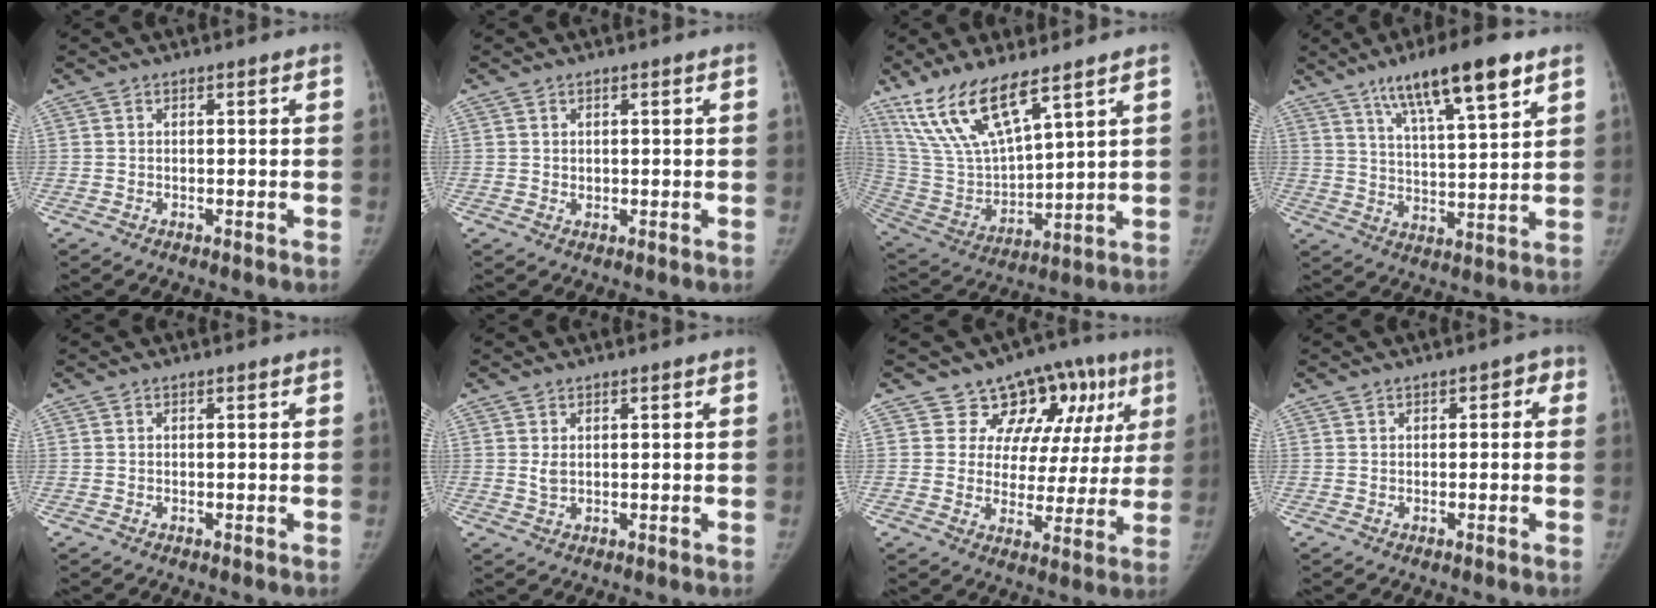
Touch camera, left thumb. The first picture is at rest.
{"total": 0.8, "force": [0.3, 0.7, 0.4], "torque": [0.000, -0.003, 0.006]}
{"total": 16.0, "force": [10.9, 4.6, 10.7], "torque": [-0.203, -0.045, 0.232]}
{"total": 15.1, "force": [9.2, 3.3, 11.6], "torque": [-0.176, -0.033, 0.156]}
{"total": 0.0}
{"total": 1.7, "force": [0.5, 0.9, 1.3], "torque": [-0.022, -0.001, 0.015]}
{"total": 14.6, "force": [7.4, 10.6, 6.8], "torque": [-0.017, -0.012, 0.096]}
{"total": 2.3, "force": [0.5, 1.6, 1.6], "torque": [-0.001, 0.008, 0.002]}